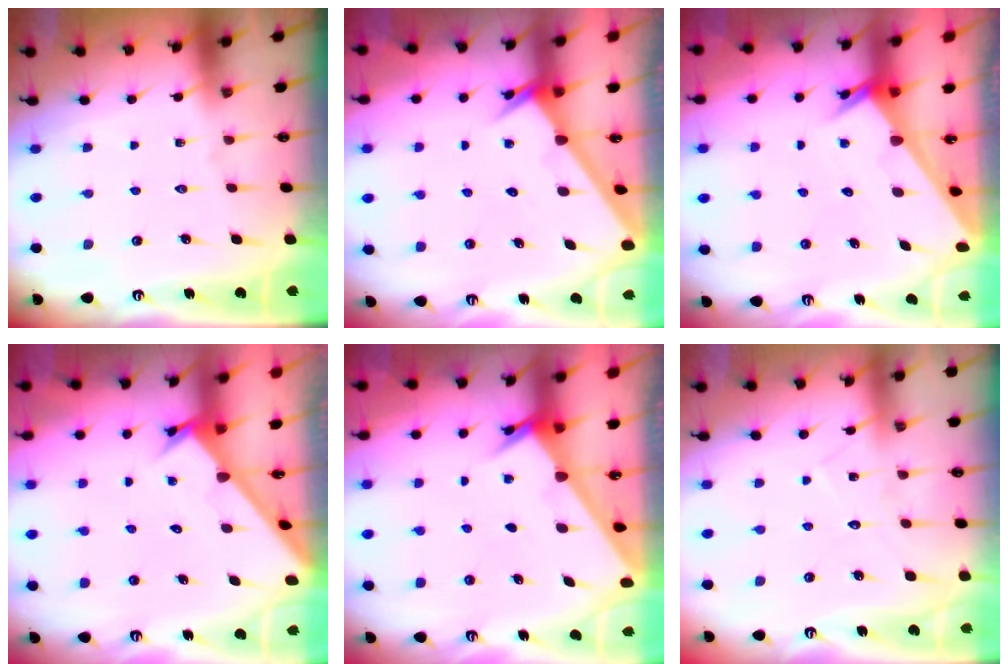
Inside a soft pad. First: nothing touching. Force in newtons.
{"total": 2.5, "press": 2.5, "slide": 0.3}
{"total": 2.2, "press": 2.2, "slide": 0.1}
{"total": 2.2, "press": 2.2, "slide": 0.1}
{"total": 2.8, "press": 2.8, "slide": 0.2}
{"total": 6.8, "press": 6.8, "slide": 0.2}